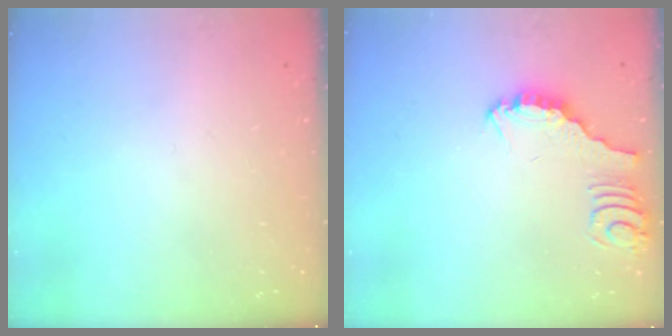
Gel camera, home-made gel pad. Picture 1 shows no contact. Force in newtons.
{"total": 3.0, "press": 3.0, "slide": 0.2}